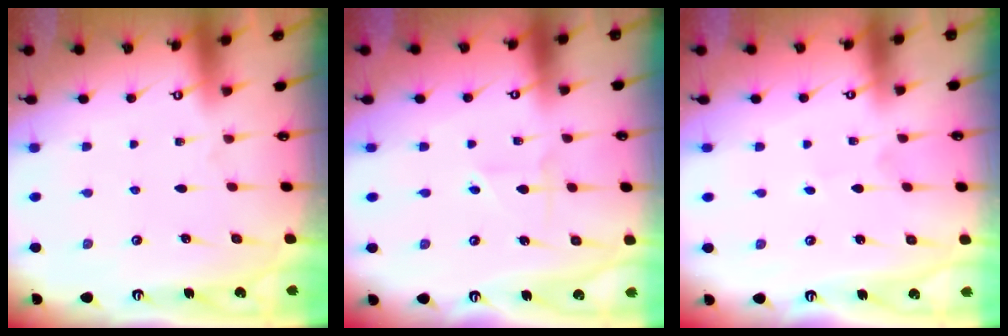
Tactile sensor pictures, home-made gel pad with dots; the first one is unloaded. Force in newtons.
{"total": 2.0, "press": 2.0, "slide": 0.2}
{"total": 0.6, "press": 0.6, "slide": 0.0}